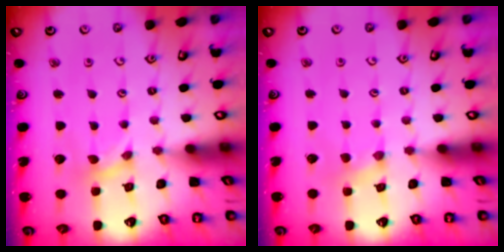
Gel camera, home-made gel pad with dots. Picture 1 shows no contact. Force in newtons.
{"total": 1.3, "press": 1.3, "slide": 0.3}